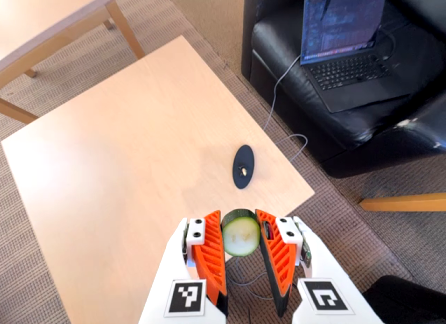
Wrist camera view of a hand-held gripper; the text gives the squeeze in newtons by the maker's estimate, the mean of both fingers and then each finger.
{"total": 11.9, "left": 12.0, "right": 11.7}